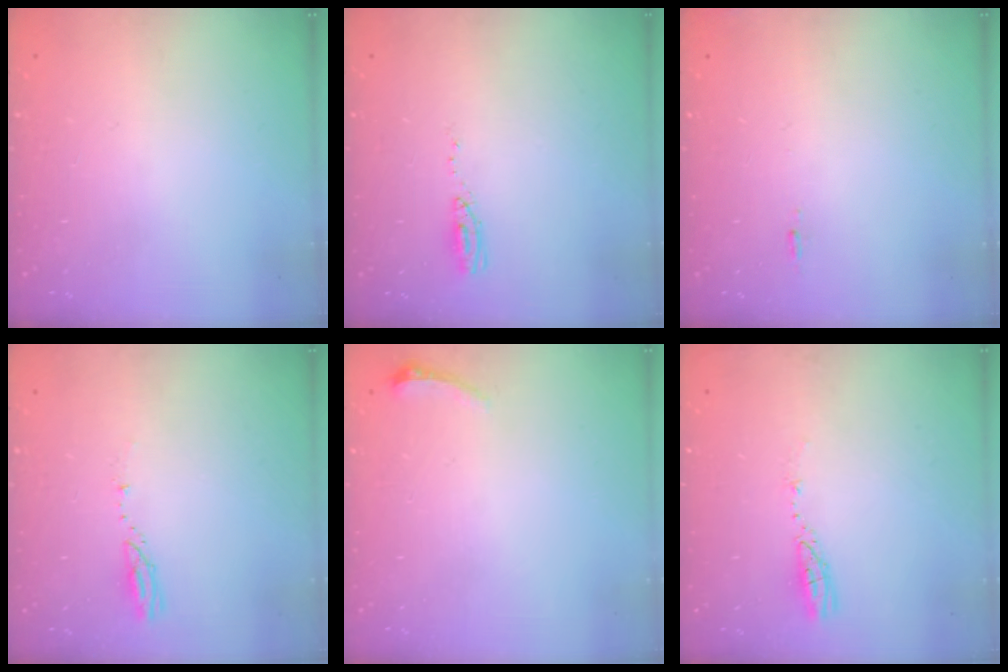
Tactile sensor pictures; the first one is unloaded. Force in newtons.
{"total": 3.9, "press": 3.7, "slide": 1.2}
{"total": 5.6, "press": 5.3, "slide": 1.8}
{"total": 3.1, "press": 3.0, "slide": 0.3}
{"total": 4.2, "press": 3.9, "slide": 1.7}
{"total": 3.5, "press": 3.5, "slide": 0.1}